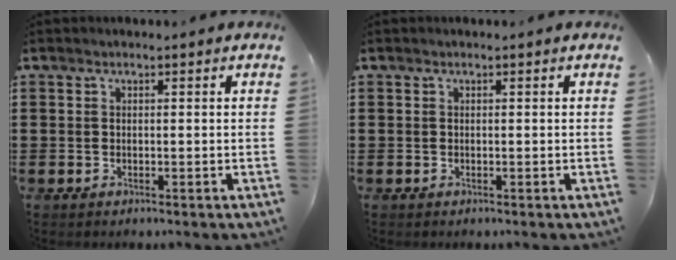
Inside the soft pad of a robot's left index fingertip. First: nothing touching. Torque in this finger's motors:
{"motor_torque": [-0.04, 0.04, 0.00, 0.00]}